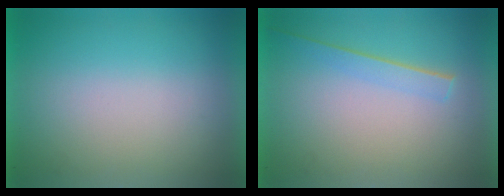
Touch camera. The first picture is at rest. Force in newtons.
{"total": 1.4}